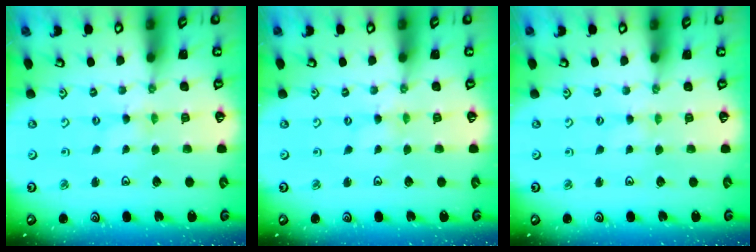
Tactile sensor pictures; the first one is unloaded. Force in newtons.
{"total": 0.0}
{"total": 1.0, "press": 1.0, "slide": 0.2}